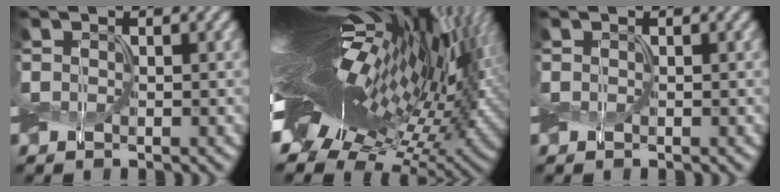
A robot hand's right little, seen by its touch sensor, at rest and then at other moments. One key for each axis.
{"total": 20.9, "fx": 2.9, "fy": 7.8, "fz": 19.1, "tx": -0.323, "ty": -0.014, "tz": 0.030}
{"total": 0.0}